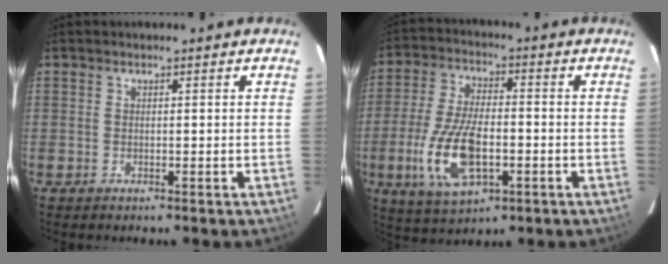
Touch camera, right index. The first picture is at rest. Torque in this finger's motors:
{"motor_torque": [1.75, -0.39, 0.91, 0.14]}